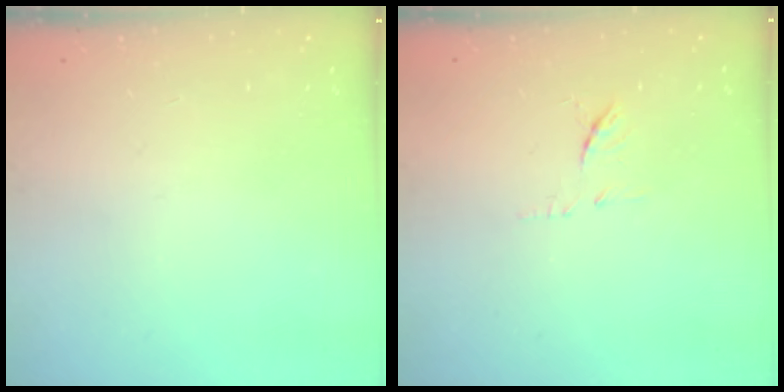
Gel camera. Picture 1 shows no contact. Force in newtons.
{"total": 6.4, "press": 6.3, "slide": 0.8}